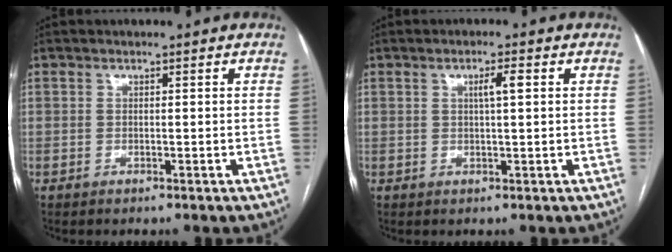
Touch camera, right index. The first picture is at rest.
{"total": 2.5, "force": [0.7, 0.1, 2.4], "torque": [-0.042, 0.003, 0.011]}